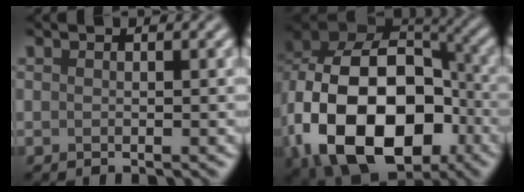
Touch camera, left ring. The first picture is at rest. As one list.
[{"total": 18.8, "force": [-4.9, 12.7, 13.0], "torque": [-0.232, -0.031, -0.073]}]